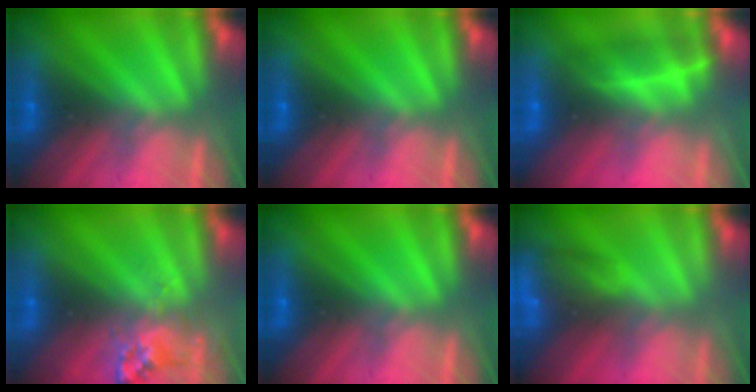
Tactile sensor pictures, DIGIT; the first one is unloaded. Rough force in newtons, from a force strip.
{"total": 0.0}
{"total": 1.9}
{"total": 2.5}
{"total": 0.0}
{"total": 8.7}